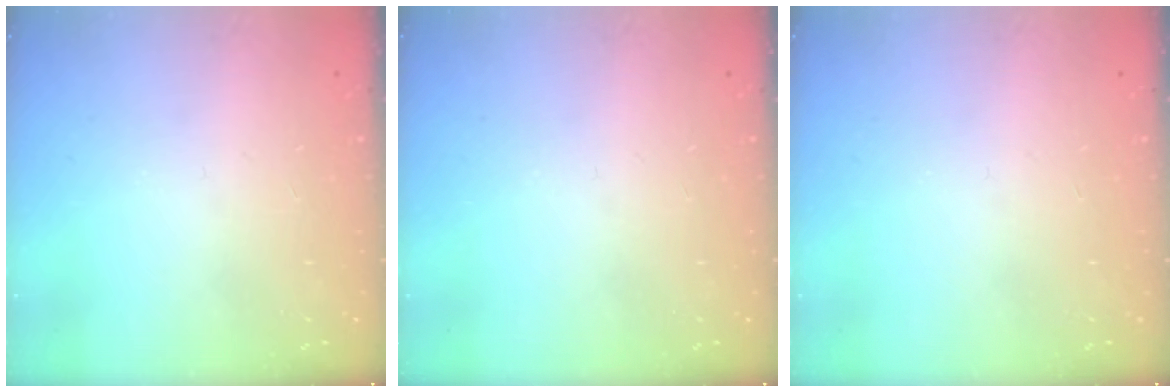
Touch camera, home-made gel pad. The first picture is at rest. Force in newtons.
{"total": 0.0}
{"total": 0.0}